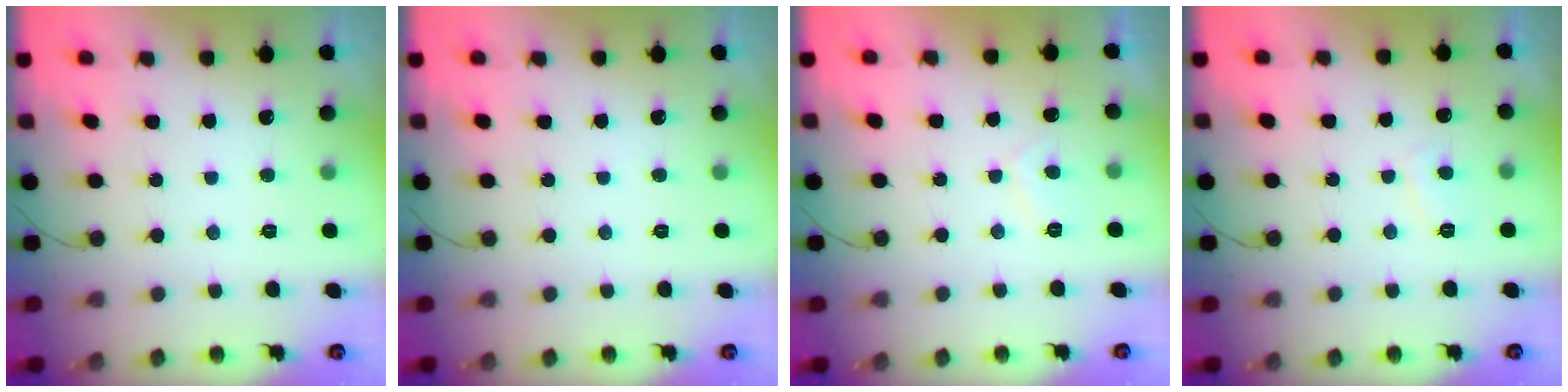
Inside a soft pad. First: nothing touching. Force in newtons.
{"total": 0.0}
{"total": 1.6, "press": 1.4, "slide": 0.7}
{"total": 2.8, "press": 2.7, "slide": 0.8}